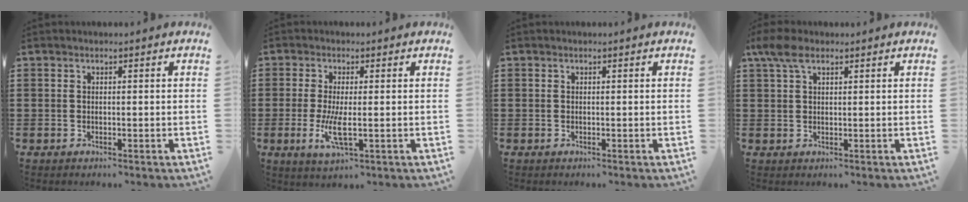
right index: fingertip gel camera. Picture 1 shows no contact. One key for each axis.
{"total": 5.4, "fx": -1.1, "fy": 1.1, "fz": 5.2, "tx": -0.108, "ty": -0.015, "tz": -0.023}
{"total": 0.0}
{"total": 4.6, "fx": 2.3, "fy": 2.4, "fz": 3.2, "tx": -0.073, "ty": 0.011, "tz": 0.042}